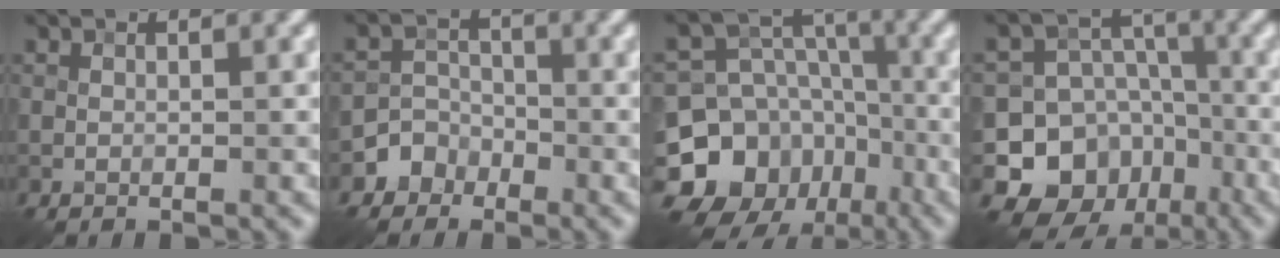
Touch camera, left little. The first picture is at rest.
{"total": 3.2, "force": [-2.0, 2.6, 0.0], "torque": [0.033, 0.010, -0.045]}
{"total": 13.1, "force": [-7.7, 10.0, 3.6], "torque": [-0.088, -0.005, -0.129]}
{"total": 13.5, "force": [-6.4, 11.3, 3.7], "torque": [-0.067, -0.012, -0.118]}